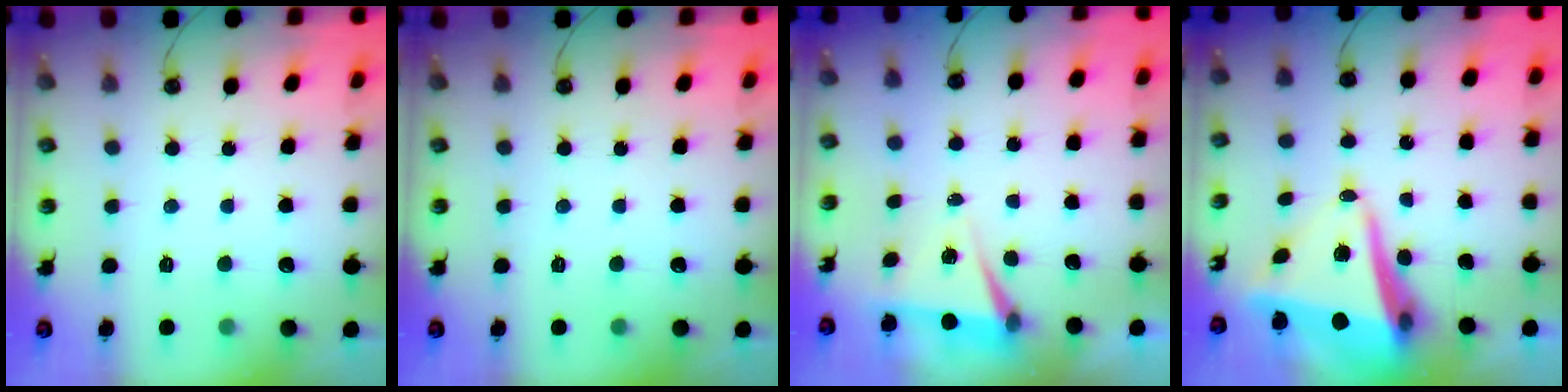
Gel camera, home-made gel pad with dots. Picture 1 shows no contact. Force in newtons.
{"total": 0.0}
{"total": 5.2, "press": 2.7, "slide": 4.5}
{"total": 10.7, "press": 10.7, "slide": 0.9}